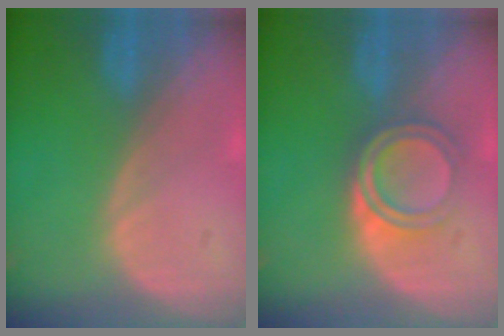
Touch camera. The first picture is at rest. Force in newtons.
{"total": 4.8, "press": 4.7, "slide": 1.1}